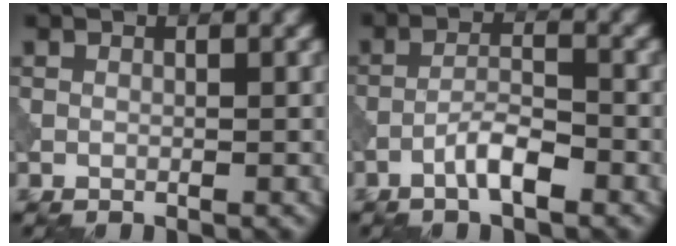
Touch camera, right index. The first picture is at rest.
{"total": 2.9, "force": [-1.7, 0.6, 2.2], "torque": [-0.041, 0.012, -0.036]}